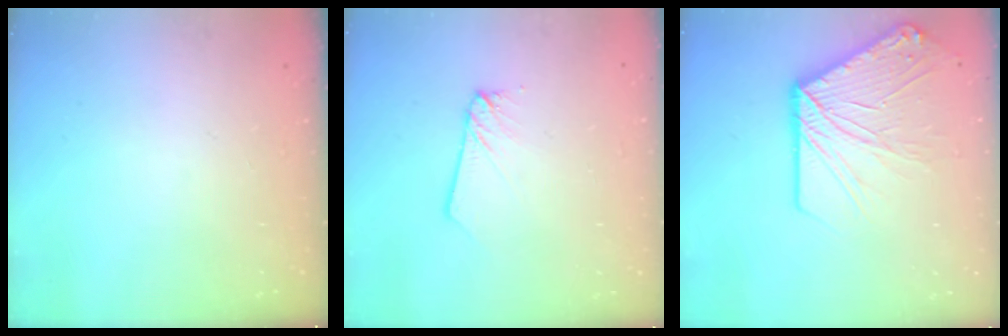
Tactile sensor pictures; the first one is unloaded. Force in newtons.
{"total": 2.0, "press": 2.0, "slide": 0.1}
{"total": 16.8, "press": 16.7, "slide": 2.2}